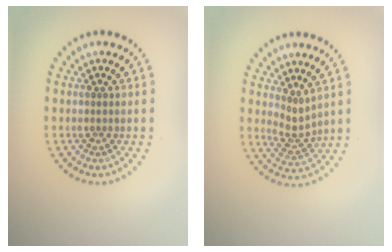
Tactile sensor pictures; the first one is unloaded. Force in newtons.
{"total": 2.2, "press": 1.5, "slide": 1.5}